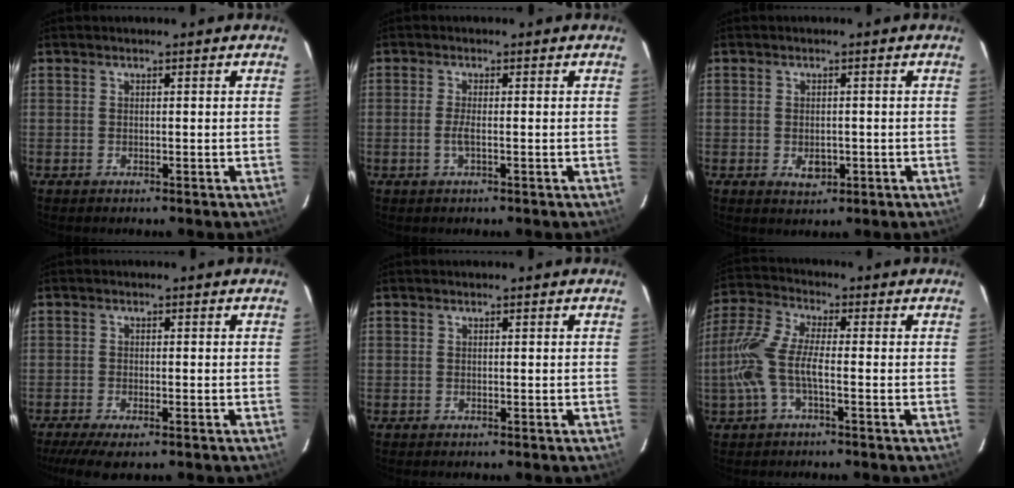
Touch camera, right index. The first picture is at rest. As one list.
[{"total": 2.0, "force": [-0.6, 0.2, 1.9], "torque": [-0.040, -0.003, -0.013]}, {"total": 3.3, "force": [-0.9, 2.4, 2.2], "torque": [-0.037, -0.004, -0.009]}, {"total": 6.3, "force": [-4.6, 1.5, 4.0], "torque": [-0.096, -0.026, -0.081]}, {"total": 0.0}, {"total": 9.4, "force": [-2.3, 2.6, 8.7], "torque": [-0.205, 0.003, -0.047]}]